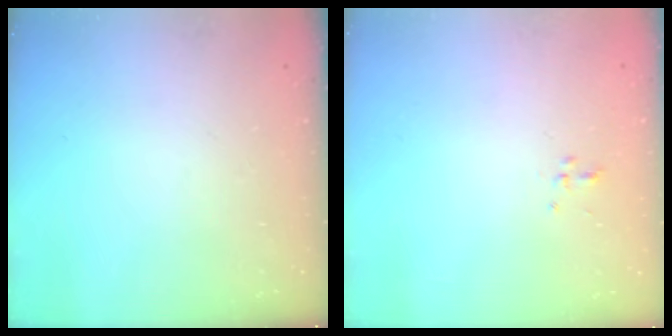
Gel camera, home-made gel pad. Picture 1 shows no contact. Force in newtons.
{"total": 2.0, "press": 1.8, "slide": 0.9}